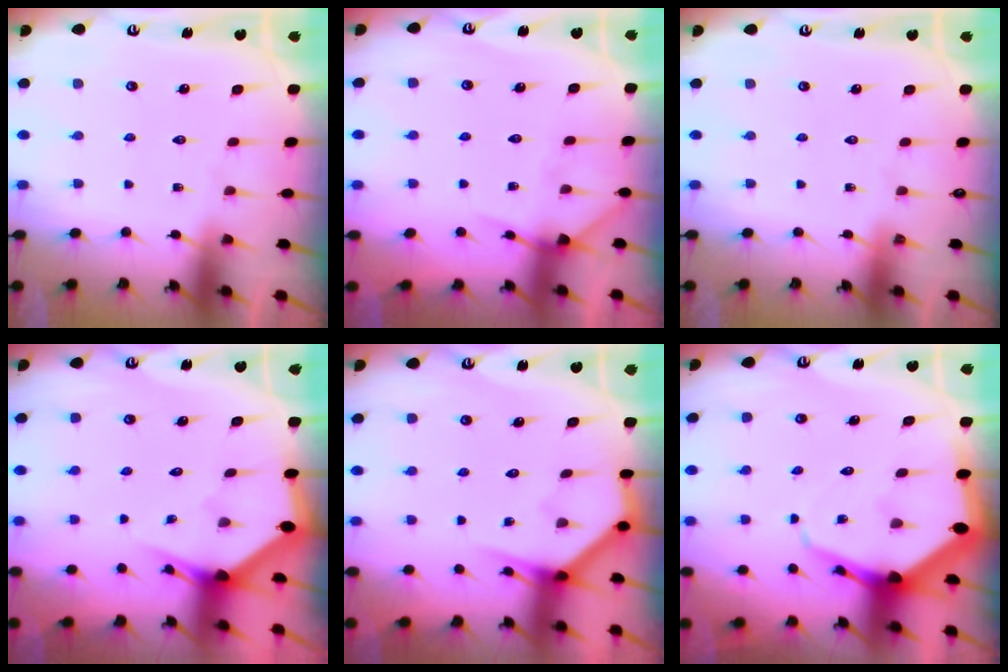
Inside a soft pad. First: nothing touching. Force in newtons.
{"total": 4.4, "press": 4.3, "slide": 0.7}
{"total": 0.0}
{"total": 2.7, "press": 2.7, "slide": 0.1}
{"total": 3.6, "press": 3.6, "slide": 0.3}
{"total": 6.7, "press": 6.7, "slide": 0.8}